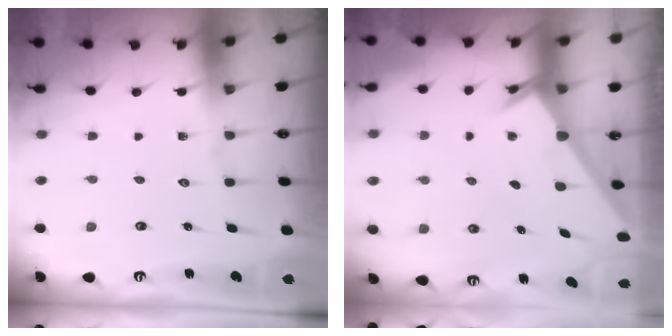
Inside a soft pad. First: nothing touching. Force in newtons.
{"total": 2.3, "press": 2.3, "slide": 0.2}